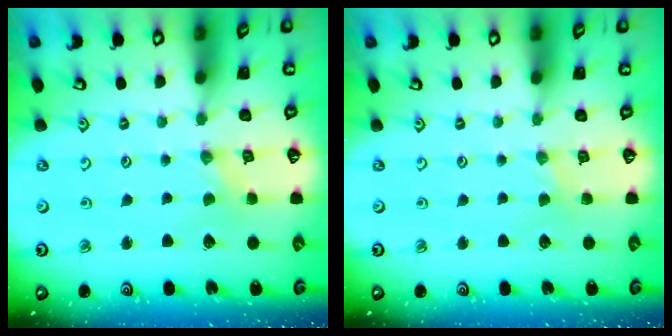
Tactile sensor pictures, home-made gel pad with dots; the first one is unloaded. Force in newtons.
{"total": 1.2, "press": 1.2, "slide": 0.3}